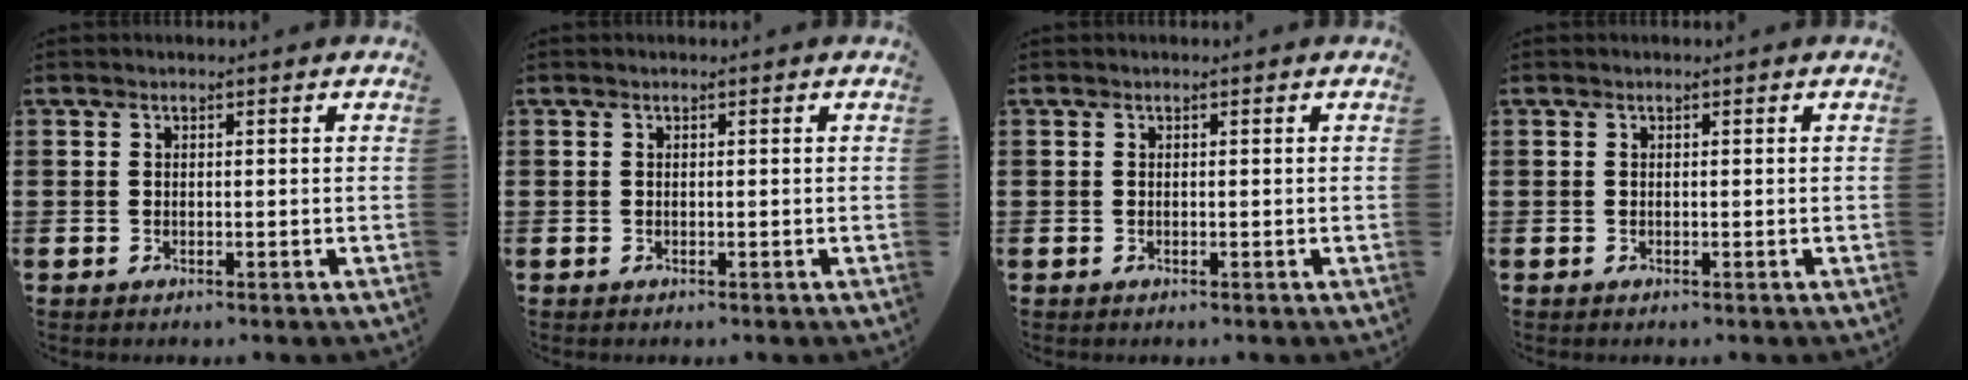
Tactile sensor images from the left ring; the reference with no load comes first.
{"total": 0.0}
{"total": 0.0}
{"total": 0.0}